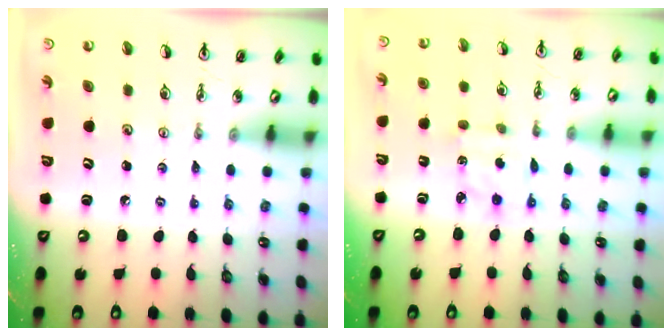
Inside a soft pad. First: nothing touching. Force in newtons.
{"total": 2.5, "press": 2.5, "slide": 0.1}